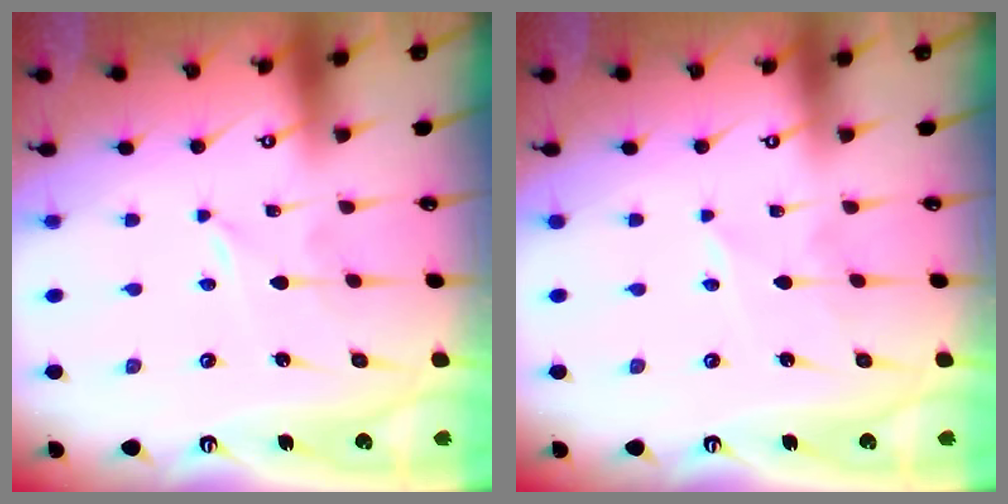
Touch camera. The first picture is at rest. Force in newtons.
{"total": 2.6, "press": 2.6, "slide": 0.2}